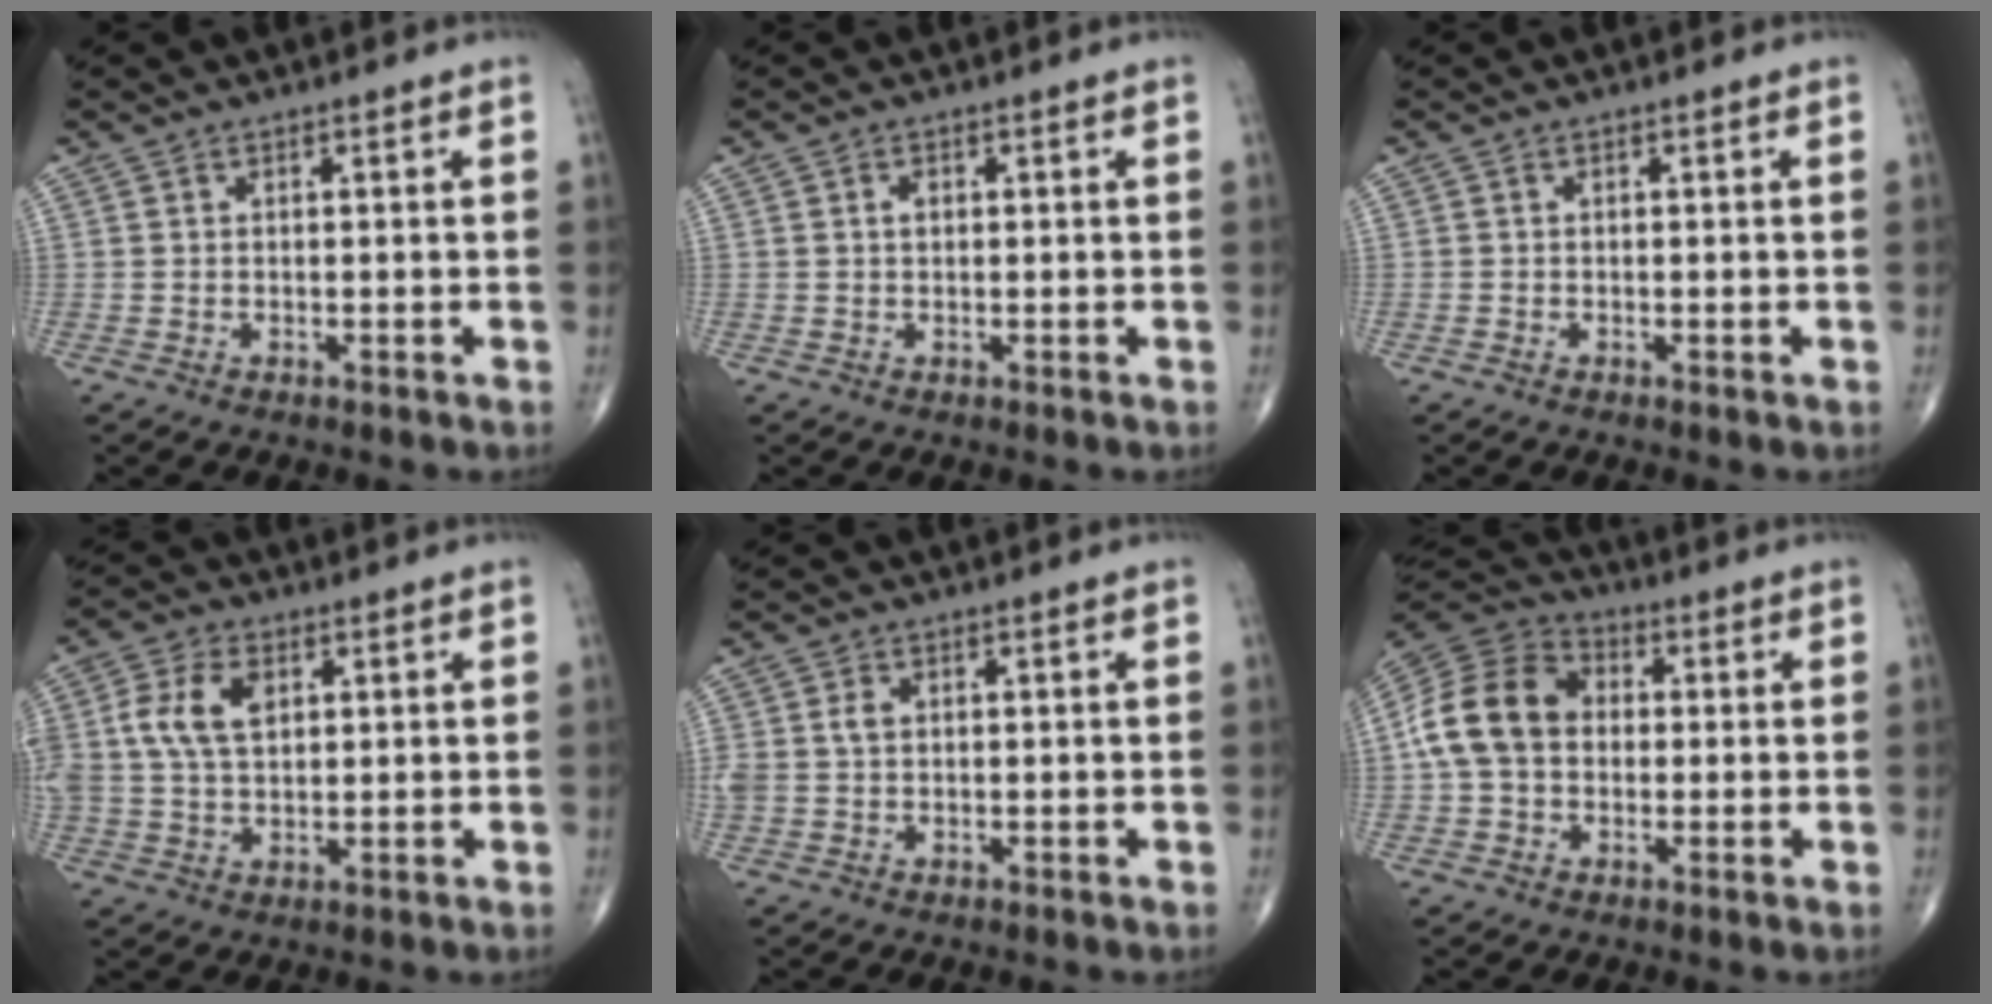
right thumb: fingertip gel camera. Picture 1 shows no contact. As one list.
[{"total": 1.2, "force": [0.2, 0.8, 0.9], "torque": [-0.012, 0.002, 0.004]}, {"total": 0.0}, {"total": 9.4, "force": [2.2, 5.9, 6.9], "torque": [-0.136, 0.006, 0.042]}, {"total": 3.1, "force": [0.4, 2.3, 2.1], "torque": [-0.055, 0.010, 0.009]}, {"total": 13.9, "force": [0.3, 10.8, 8.7], "torque": [-0.157, 0.036, -0.002]}]